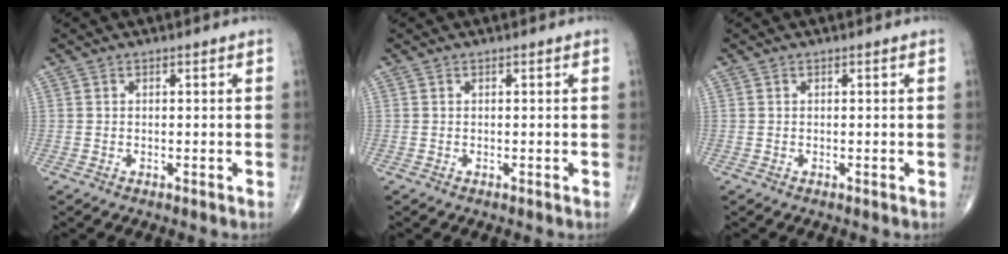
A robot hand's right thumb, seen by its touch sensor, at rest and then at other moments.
{"total": 0.0}
{"total": 0.0}